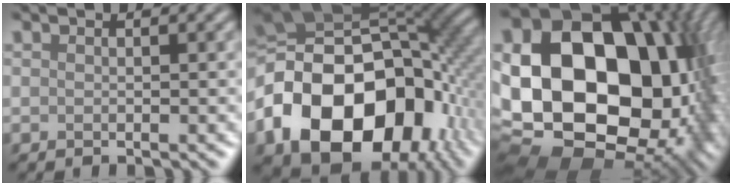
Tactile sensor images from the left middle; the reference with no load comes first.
{"total": 18.9, "force": [-5.5, 13.3, 12.2], "torque": [-0.233, -0.016, -0.097]}
{"total": 23.3, "force": [0.8, 17.6, 15.4], "torque": [-0.318, -0.010, 0.033]}